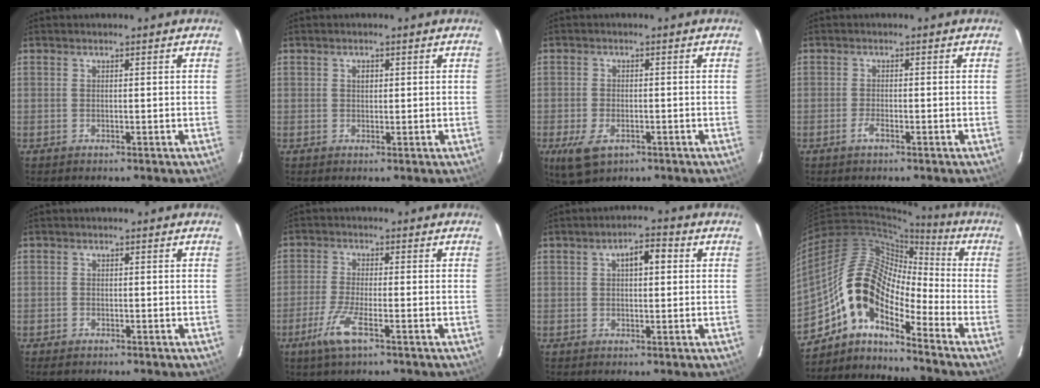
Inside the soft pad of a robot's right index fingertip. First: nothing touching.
{"total": 1.2, "force": [0.3, 1.0, 0.6], "torque": [-0.009, 0.005, 0.005]}
{"total": 6.5, "force": [-3.2, 3.7, 4.3], "torque": [-0.103, -0.019, -0.054]}
{"total": 1.8, "force": [-1.1, 0.5, 1.3], "torque": [-0.029, -0.002, -0.022]}
{"total": 1.2, "force": [-1.0, 0.6, 0.3], "torque": [-0.009, -0.003, -0.019]}
{"total": 6.5, "force": [-3.6, 0.9, 5.3], "torque": [-0.122, -0.012, -0.071]}
{"total": 4.5, "force": [1.1, 2.1, 3.8], "torque": [-0.058, 0.016, 0.019]}
{"total": 14.6, "force": [-7.8, 6.4, 10.6], "torque": [-0.172, 0.009, -0.167]}